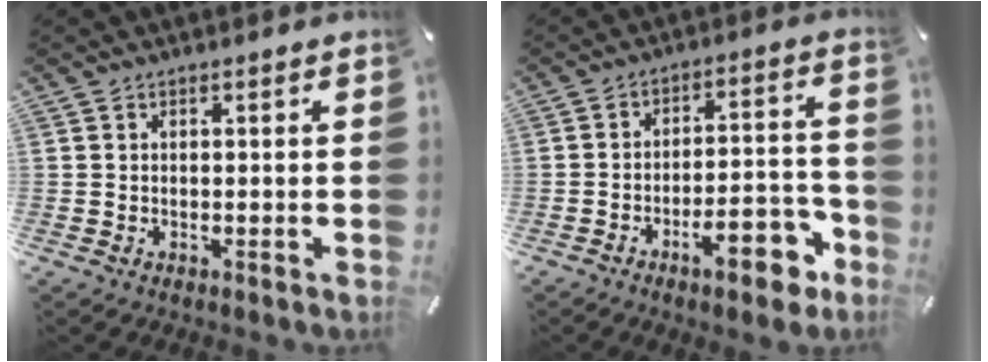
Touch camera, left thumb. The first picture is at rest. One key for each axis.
{"total": 13.1, "fx": -7.0, "fy": 4.9, "fz": 10.0, "tx": -0.128, "ty": 0.044, "tz": -0.110}